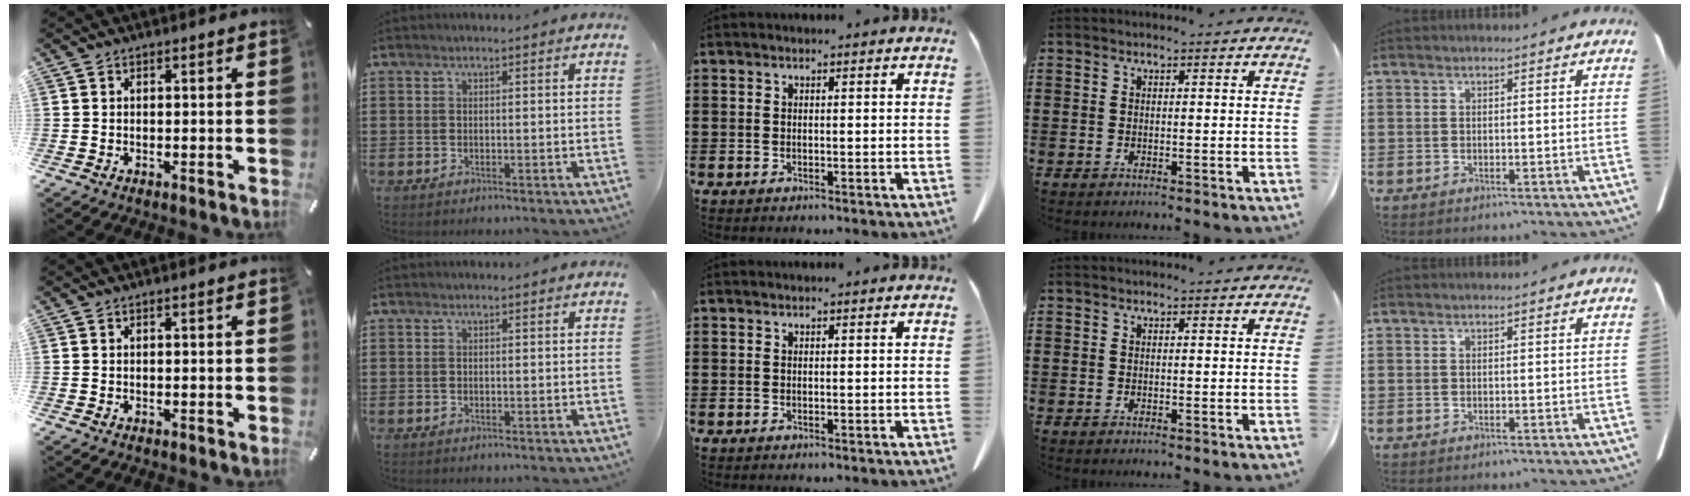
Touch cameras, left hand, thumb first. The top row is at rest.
{}